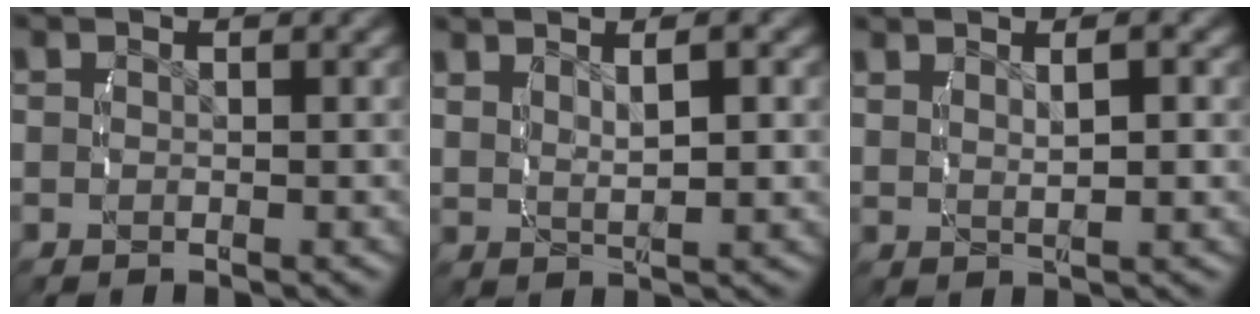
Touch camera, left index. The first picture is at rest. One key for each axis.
{"total": 4.7, "fx": 2.4, "fy": 1.6, "fz": 3.7, "tx": -0.052, "ty": 0.013, "tz": 0.043}
{"total": 3.3, "fx": 1.8, "fy": 0.6, "fz": 2.7, "tx": -0.035, "ty": 0.009, "tz": 0.036}